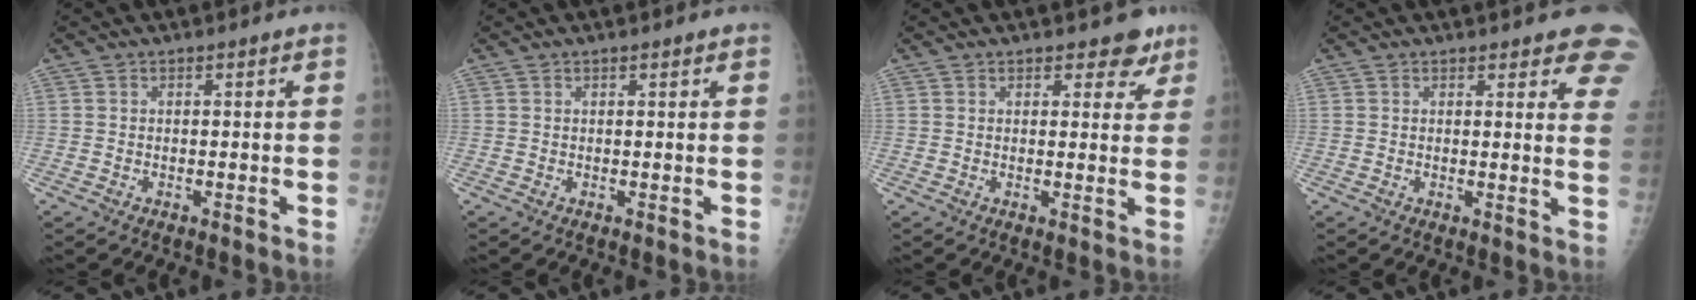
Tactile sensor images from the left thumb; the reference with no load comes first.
{"total": 0.8, "force": [0.6, 0.2, 0.5], "torque": [-0.007, -0.001, 0.008]}
{"total": 4.4, "force": [3.3, 2.5, 1.6], "torque": [0.015, -0.017, 0.035]}
{"total": 9.2, "force": [7.2, 2.8, 5.0], "torque": [-0.016, -0.029, 0.063]}